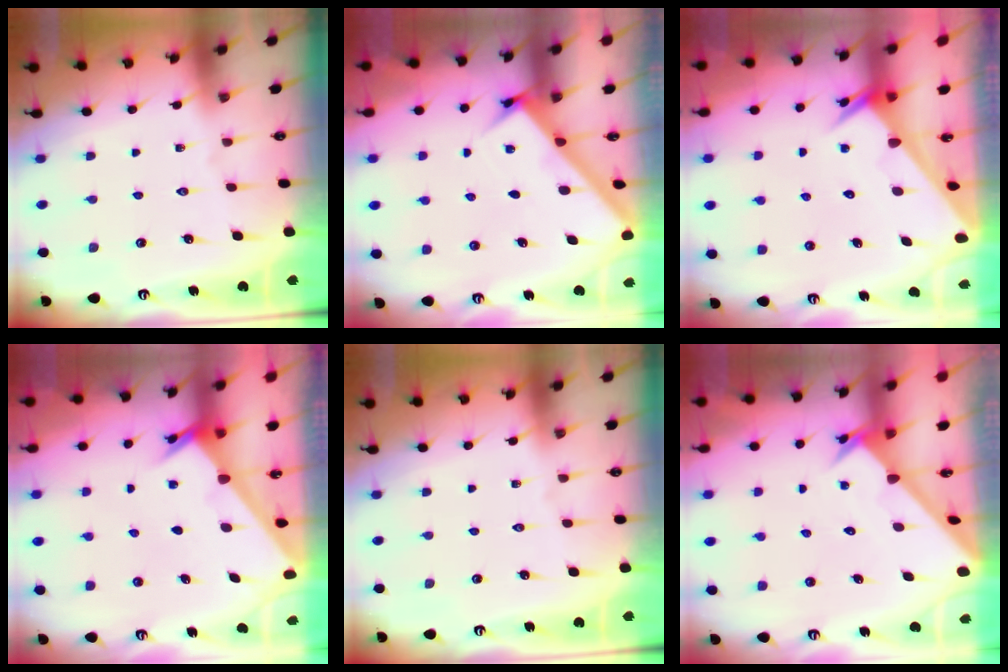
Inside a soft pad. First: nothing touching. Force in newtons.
{"total": 3.0, "press": 3.0, "slide": 0.2}
{"total": 2.5, "press": 2.5, "slide": 0.1}
{"total": 2.3, "press": 2.3, "slide": 0.3}
{"total": 0.0}
{"total": 2.6, "press": 2.6, "slide": 0.2}